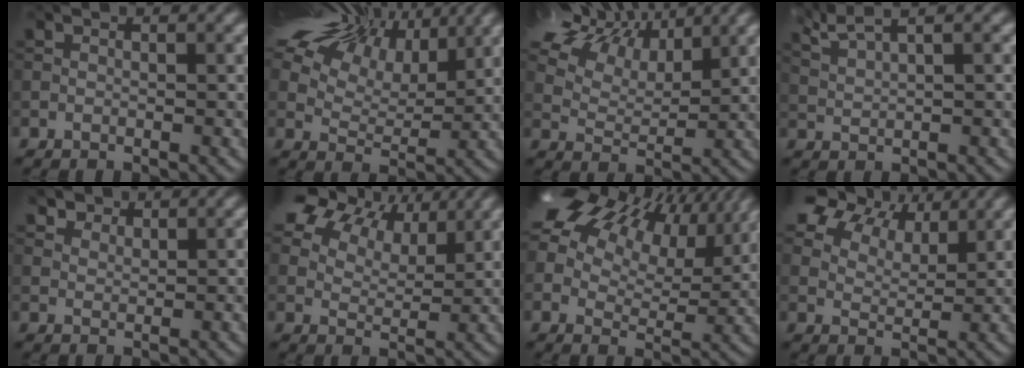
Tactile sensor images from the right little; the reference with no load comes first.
{"total": 16.0, "force": [9.7, 8.5, 9.5], "torque": [-0.209, 0.056, 0.170]}
{"total": 11.5, "force": [7.8, 5.8, 6.2], "torque": [-0.157, 0.029, 0.150]}
{"total": 2.6, "force": [2.2, -0.3, 1.4], "torque": [-0.057, 0.004, 0.072]}
{"total": 1.3, "force": [1.2, -0.1, -0.6], "torque": [-0.012, -0.019, 0.063]}
{"total": 8.6, "force": [6.4, 4.2, 3.9], "torque": [-0.114, 0.008, 0.124]}
{"total": 16.7, "force": [9.2, 9.7, 10.1], "torque": [-0.230, 0.054, 0.176]}
{"total": 7.5, "force": [5.8, 3.3, 3.3], "torque": [-0.103, 0.007, 0.115]}